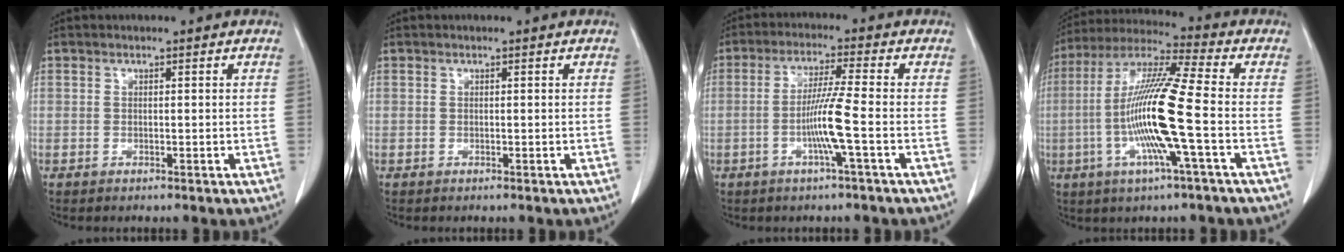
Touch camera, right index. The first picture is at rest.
{"total": 0.0}
{"total": 6.8, "force": [-1.9, -1.1, 6.5], "torque": [-0.128, -0.003, -0.038]}
{"total": 15.0, "force": [-2.9, -0.4, 14.7], "torque": [-0.292, -0.004, -0.068]}